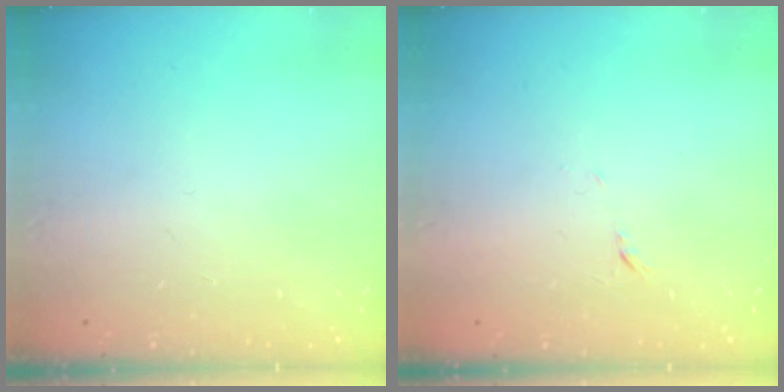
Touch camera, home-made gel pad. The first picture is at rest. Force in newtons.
{"total": 4.4, "press": 4.3, "slide": 0.8}